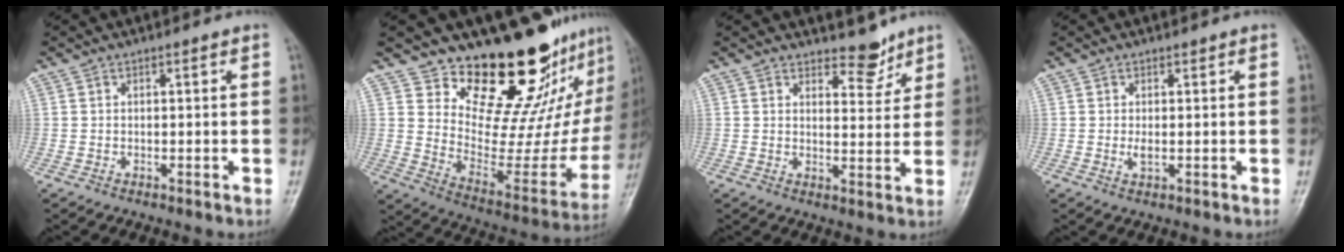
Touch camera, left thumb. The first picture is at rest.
{"total": 23.1, "force": [17.0, 9.4, 12.6], "torque": [-0.128, -0.128, 0.253]}
{"total": 4.7, "force": [4.0, 2.1, 1.2], "torque": [0.008, -0.033, 0.061]}
{"total": 1.5, "force": [0.3, 0.7, 1.3], "torque": [-0.024, -0.004, 0.007]}